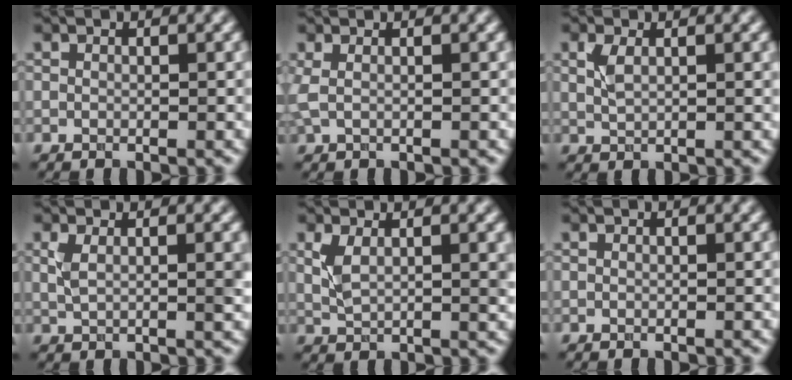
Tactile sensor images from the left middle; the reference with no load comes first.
{"total": 1.4, "force": [0.4, 0.5, 1.2], "torque": [-0.024, 0.005, 0.003]}
{"total": 2.3, "force": [0.9, 1.0, 1.9], "torque": [-0.043, 0.001, 0.019]}
{"total": 3.5, "force": [0.8, 1.3, 3.2], "torque": [-0.057, 0.000, 0.015]}
{"total": 3.5, "force": [1.2, 1.3, 3.1], "torque": [-0.067, -0.005, 0.026]}
{"total": 0.0}